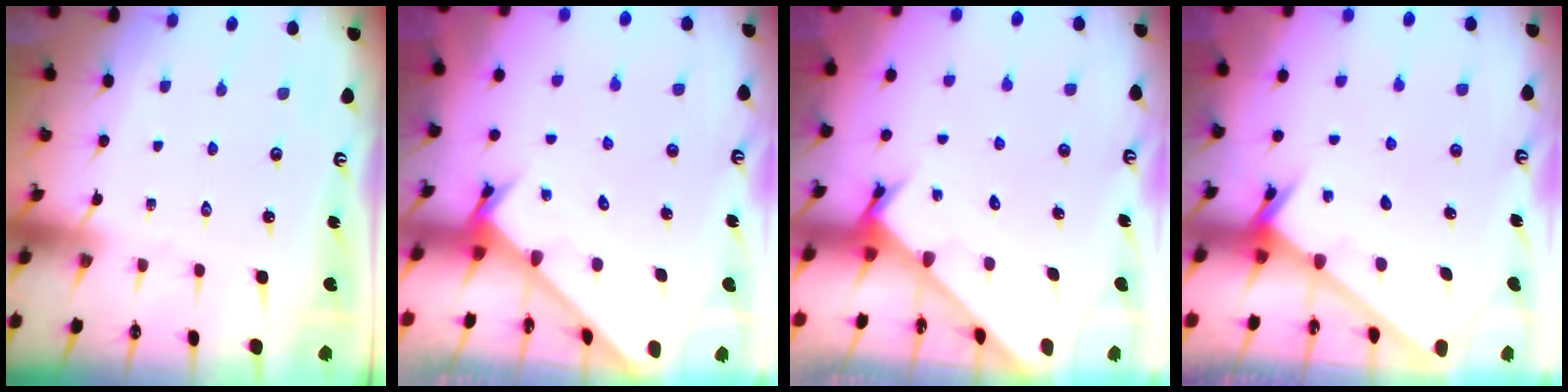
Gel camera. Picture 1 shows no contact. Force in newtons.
{"total": 2.2, "press": 2.2, "slide": 0.1}
{"total": 2.2, "press": 2.2, "slide": 0.1}
{"total": 2.6, "press": 2.6, "slide": 0.2}